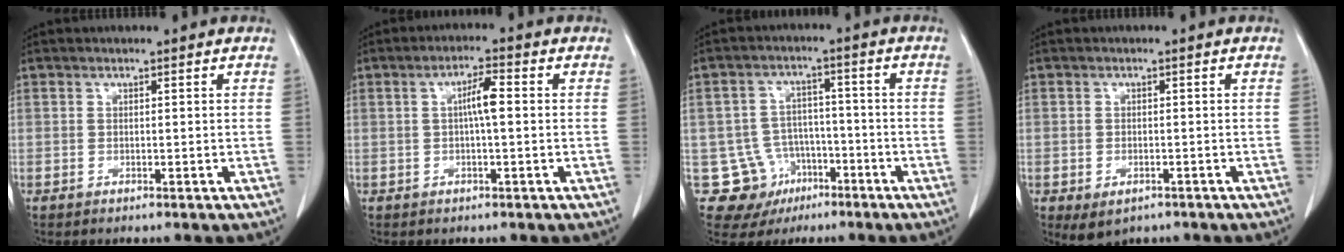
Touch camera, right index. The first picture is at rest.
{"total": 4.0, "force": [0.3, 0.4, 3.9], "torque": [-0.070, 0.008, 0.004]}
{"total": 10.4, "force": [-4.4, 9.3, 1.3], "torque": [-0.031, 0.030, -0.054]}
{"total": 3.7, "force": [-2.0, 2.4, 2.0], "torque": [-0.033, -0.005, -0.018]}